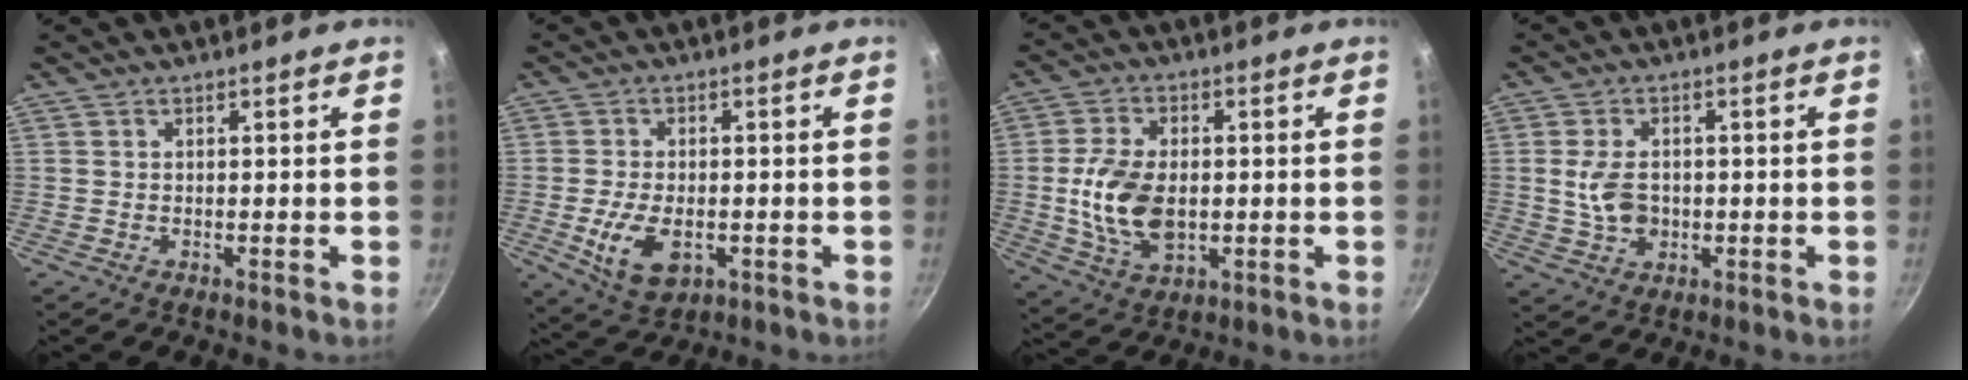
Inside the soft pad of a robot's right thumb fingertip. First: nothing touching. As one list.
[{"total": 9.9, "force": [-2.5, 5.8, 7.6], "torque": [-0.136, 0.000, -0.034]}, {"total": 12.4, "force": [-0.6, 7.7, 9.7], "torque": [-0.171, -0.002, -0.008]}, {"total": 6.5, "force": [-0.1, 4.6, 4.6], "torque": [-0.077, 0.001, 0.000]}]